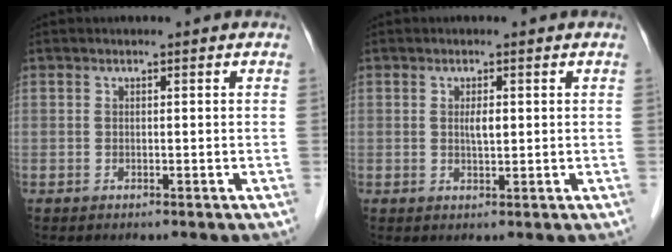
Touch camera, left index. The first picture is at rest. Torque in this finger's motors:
{"motor_torque": [0.19, -0.10, 0.02, 0.04]}